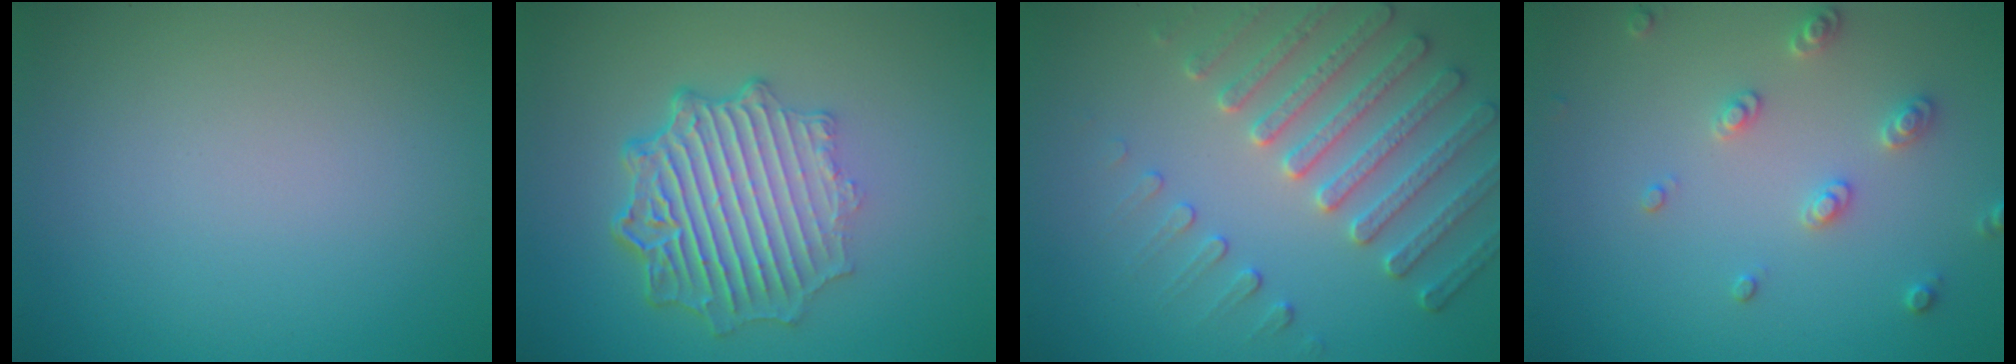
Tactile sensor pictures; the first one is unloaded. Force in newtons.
{"total": 7.2, "press": 5.2, "slide": 4.9}
{"total": 4.7, "press": 4.4, "slide": 1.7}
{"total": 2.5, "press": 2.4, "slide": 0.7}